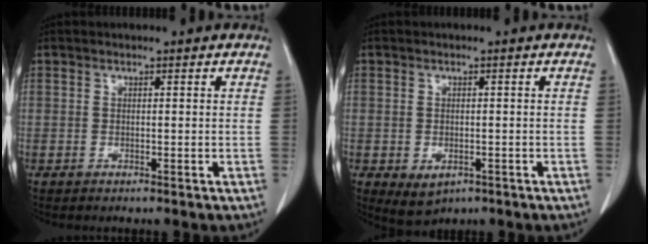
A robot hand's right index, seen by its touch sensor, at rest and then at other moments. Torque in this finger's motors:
{"motor_torque": [0.54, -0.48, 0.09, 0.01]}